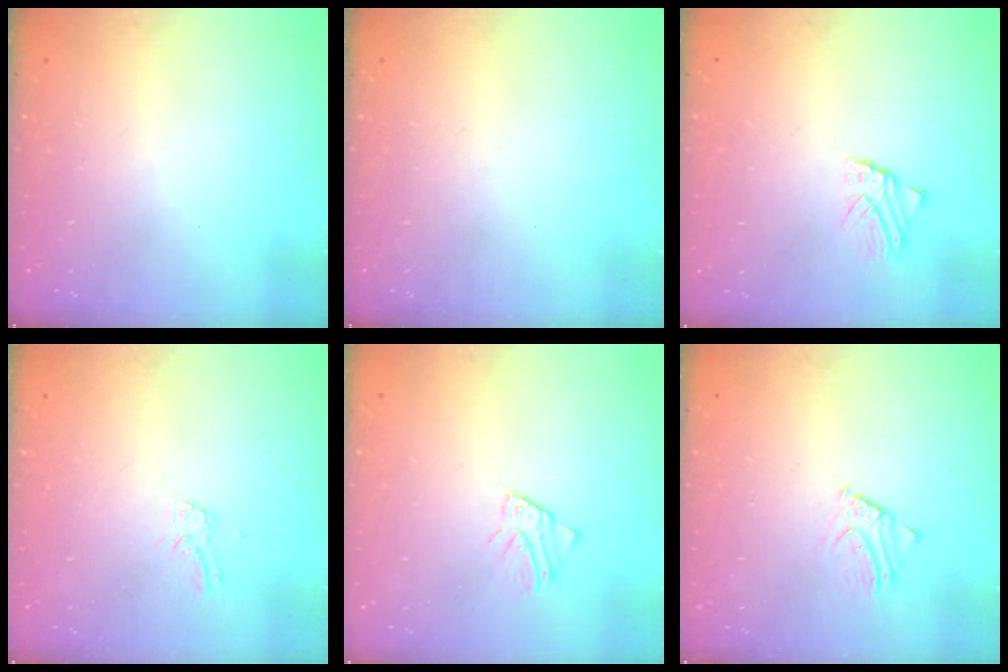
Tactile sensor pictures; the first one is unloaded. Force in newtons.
{"total": 0.0}
{"total": 1.9, "press": 1.9, "slide": 0.2}
{"total": 1.9, "press": 1.9, "slide": 0.1}
{"total": 2.3, "press": 2.3, "slide": 0.1}
{"total": 3.4, "press": 3.4, "slide": 0.3}